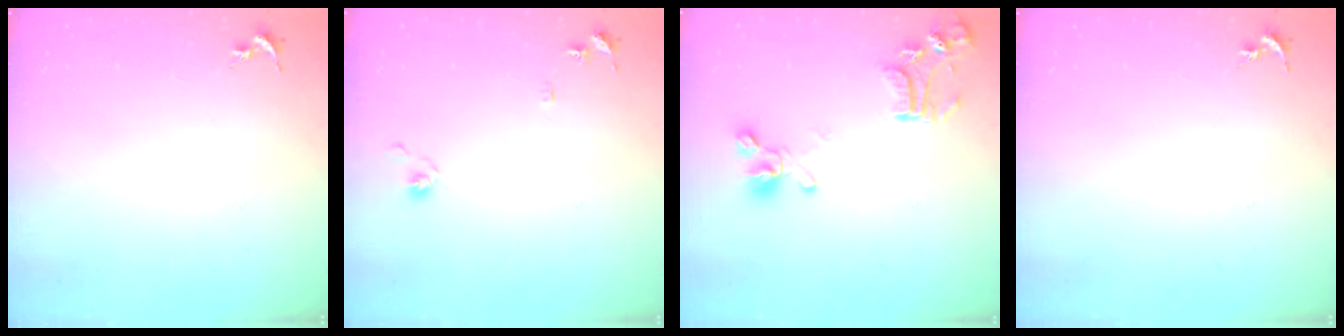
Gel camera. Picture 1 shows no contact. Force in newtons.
{"total": 7.2, "press": 7.2, "slide": 0.7}
{"total": 14.6, "press": 14.6, "slide": 1.4}
{"total": 0.0}